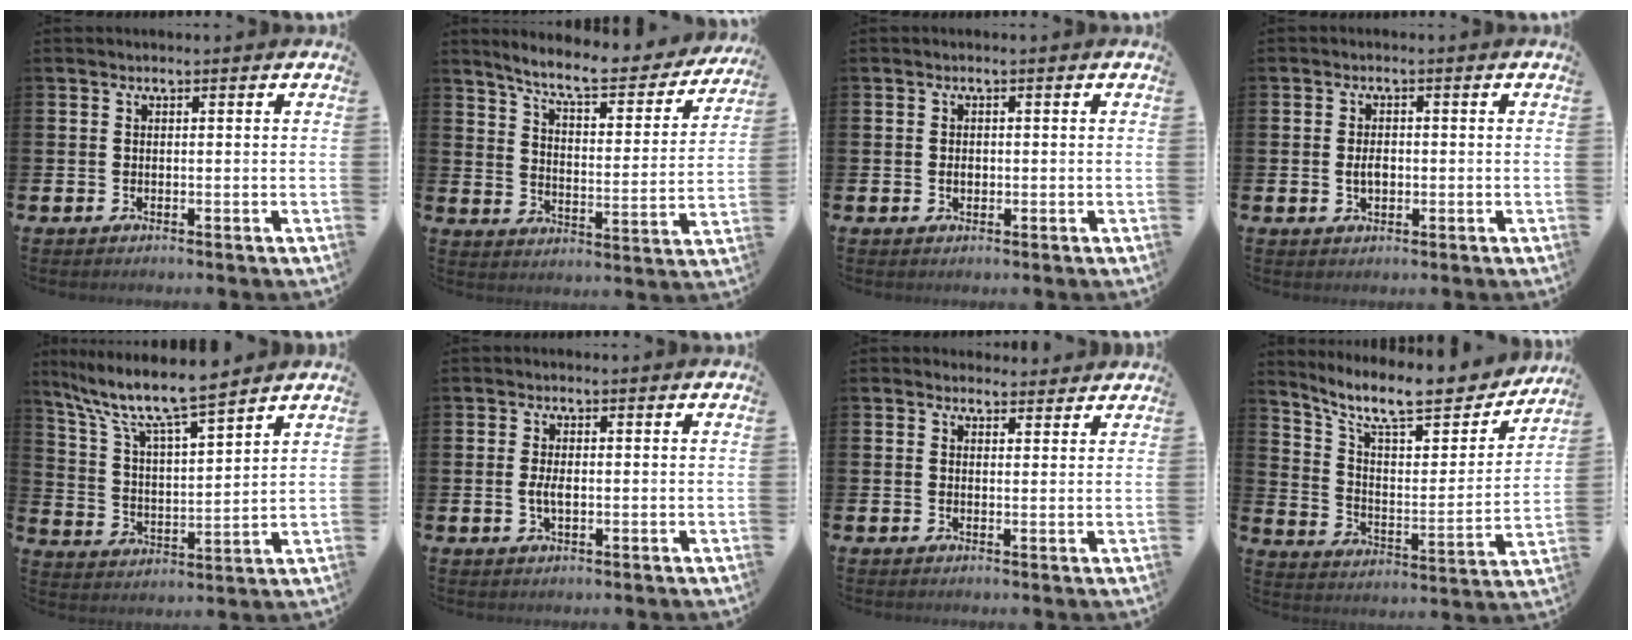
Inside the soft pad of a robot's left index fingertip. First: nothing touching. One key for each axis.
{"total": 8.1, "fx": 7.4, "fy": 1.2, "fz": 3.2, "tx": -0.079, "ty": -0.057, "tz": 0.120}
{"total": 1.2, "fx": -0.1, "fy": 0.9, "fz": 0.8, "tx": -0.011, "ty": 0.006, "tz": -0.005}
{"total": 2.3, "fx": -0.1, "fy": 1.4, "fz": 1.8, "tx": -0.023, "ty": 0.001, "tz": -0.007}
{"total": 9.1, "fx": 8.1, "fy": 0.9, "fz": 4.0, "tx": -0.116, "ty": -0.048, "tz": 0.138}
{"total": 2.1, "fx": -0.2, "fy": 1.0, "fz": 1.9, "tx": -0.025, "ty": -0.003, "tz": -0.006}
{"total": 2.1, "fx": 2.0, "fy": 0.7, "fz": -0.1, "tx": 0.007, "ty": -0.006, "tz": 0.034}
{"total": 11.1, "fx": 9.6, "fy": 2.9, "fz": 4.9, "tx": -0.122, "ty": -0.068, "tz": 0.162}